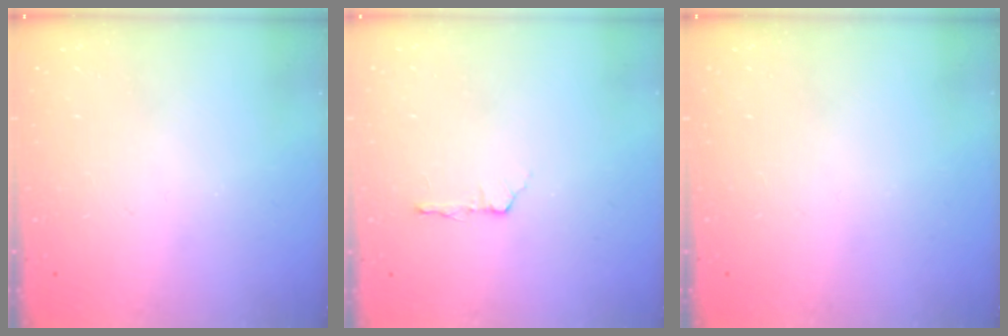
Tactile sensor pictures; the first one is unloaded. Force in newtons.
{"total": 2.9, "press": 2.4, "slide": 1.6}
{"total": 0.0}